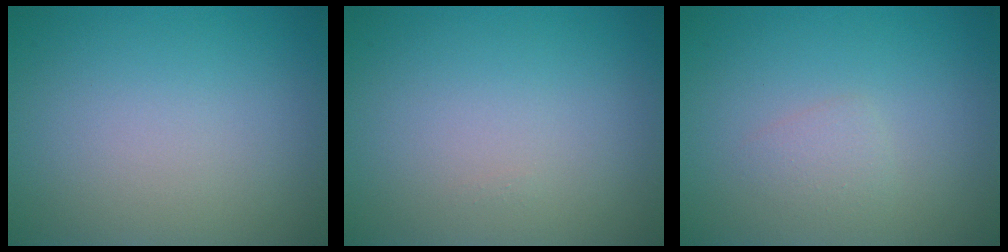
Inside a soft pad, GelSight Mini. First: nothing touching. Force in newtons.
{"total": 0.0}
{"total": 1.1, "press": 1.1, "slide": 0.1}